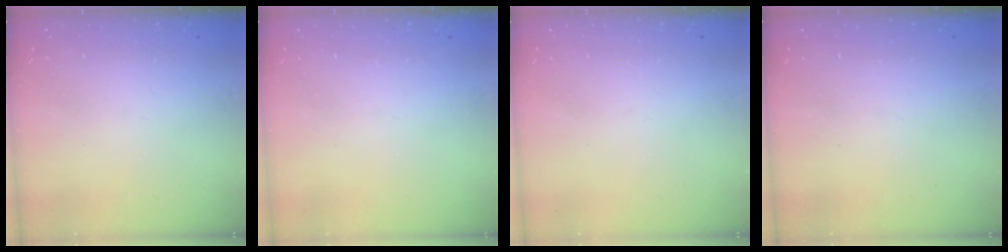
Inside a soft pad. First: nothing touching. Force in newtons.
{"total": 0.0}
{"total": 0.0}
{"total": 0.0}